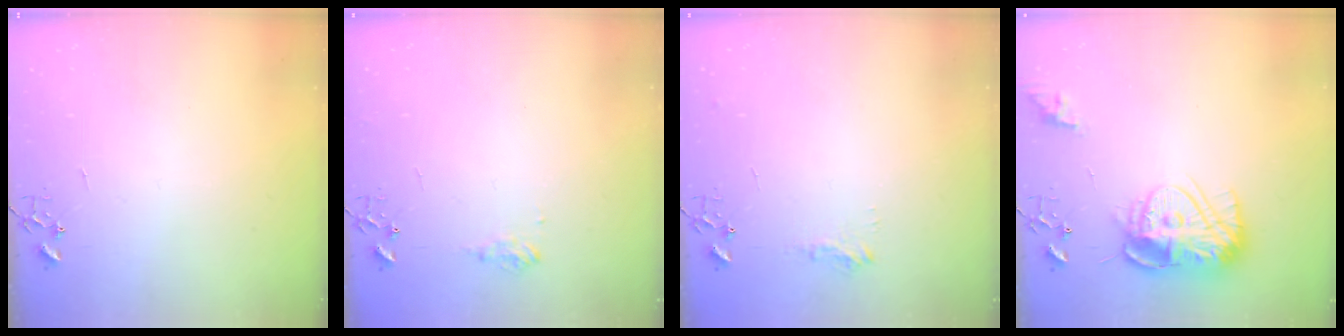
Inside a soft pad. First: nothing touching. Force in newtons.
{"total": 6.9, "press": 6.8, "slide": 1.0}
{"total": 8.2, "press": 8.2, "slide": 0.9}
{"total": 15.8, "press": 15.7, "slide": 1.4}